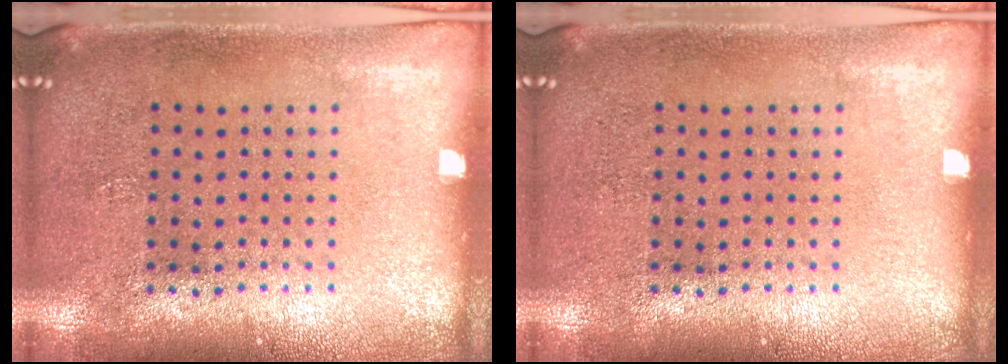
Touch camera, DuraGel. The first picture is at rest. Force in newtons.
{"total": 0.0}